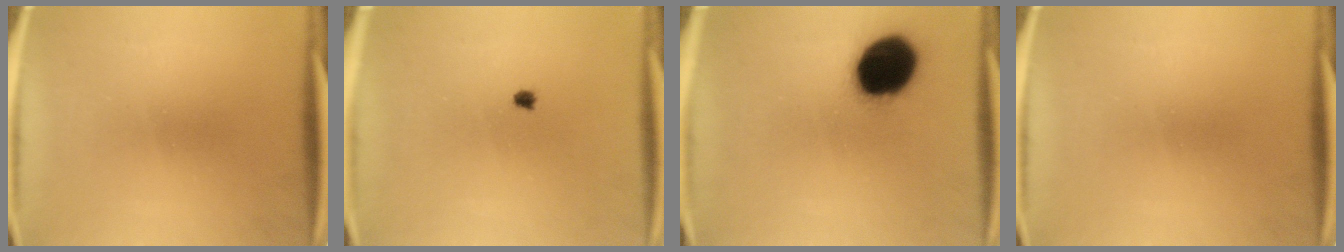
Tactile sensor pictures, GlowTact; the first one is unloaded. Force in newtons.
{"total": 0.6}
{"total": 19.1}
{"total": 0.0}